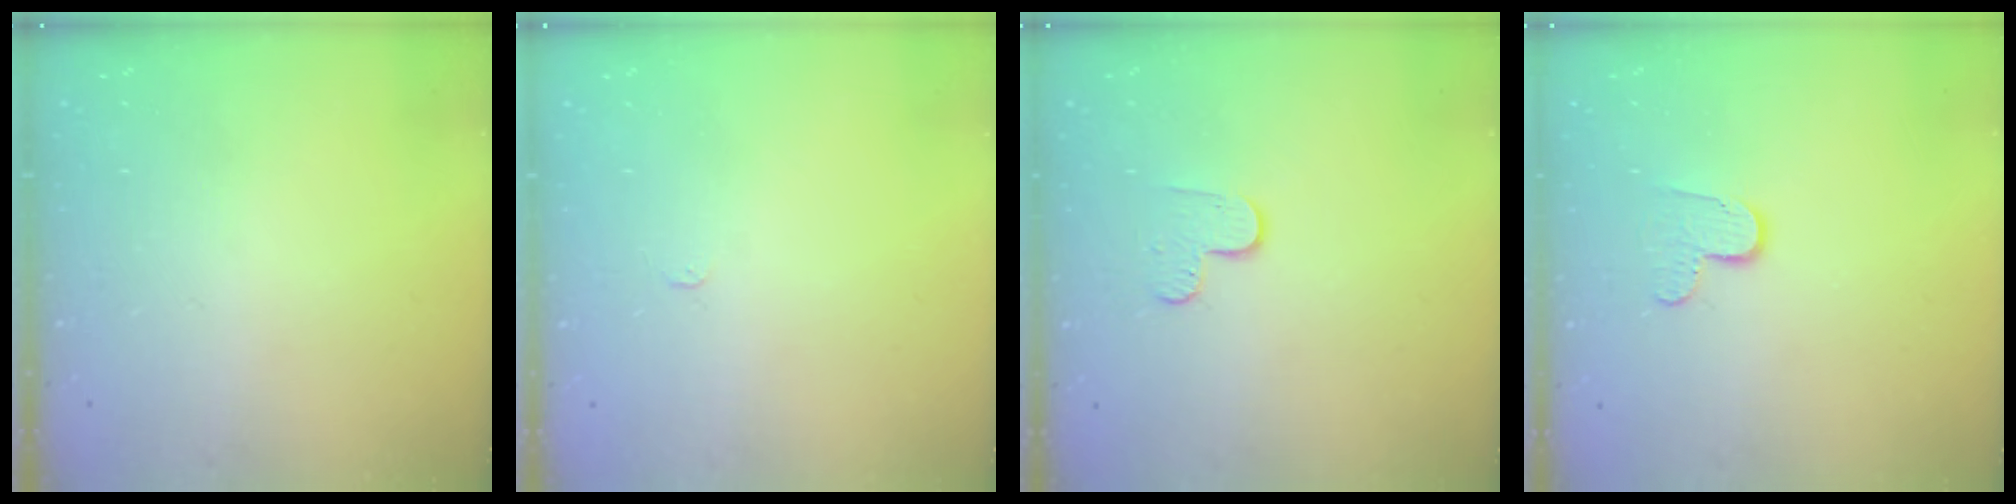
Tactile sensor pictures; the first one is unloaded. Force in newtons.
{"total": 2.4, "press": 2.4, "slide": 0.3}
{"total": 5.5, "press": 5.5, "slide": 0.4}
{"total": 7.7, "press": 7.6, "slide": 0.4}